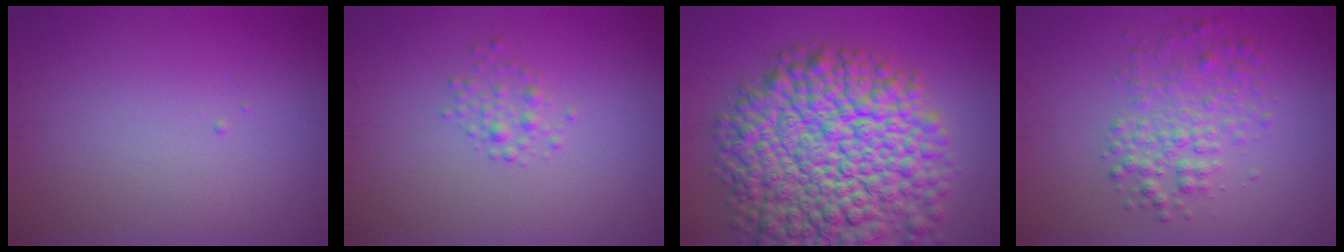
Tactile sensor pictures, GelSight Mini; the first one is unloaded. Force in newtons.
{"total": 1.3, "press": 1.3, "slide": 0.0}
{"total": 15.7, "press": 15.6, "slide": 0.7}
{"total": 3.4, "press": 3.4, "slide": 0.1}